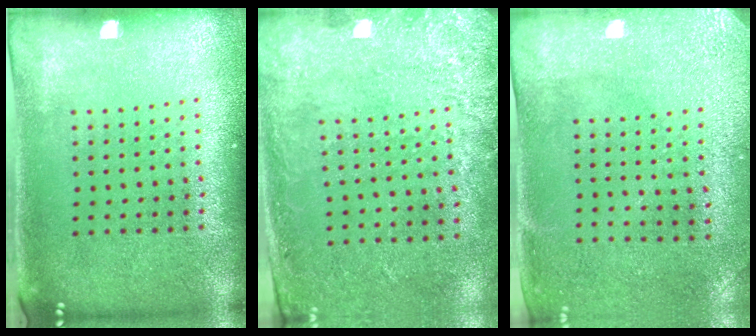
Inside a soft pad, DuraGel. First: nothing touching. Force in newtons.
{"total": 2.8, "press": 1.9, "slide": 2.1}
{"total": 3.0, "press": 2.4, "slide": 1.8}